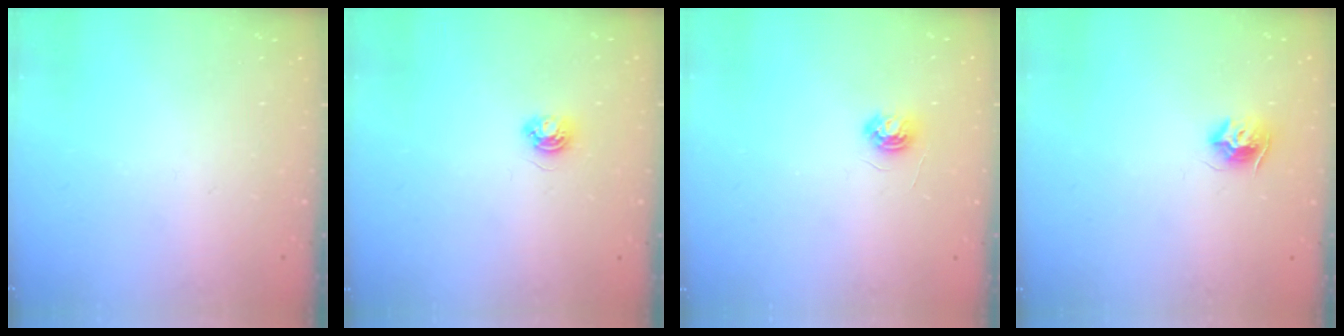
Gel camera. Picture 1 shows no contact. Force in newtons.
{"total": 3.7, "press": 3.7, "slide": 0.5}
{"total": 4.4, "press": 4.4, "slide": 0.5}
{"total": 8.1, "press": 8.1, "slide": 0.2}